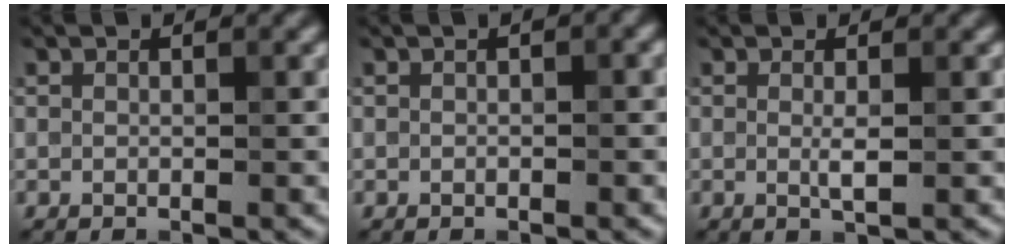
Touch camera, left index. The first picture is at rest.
{"total": 1.1, "force": [0.0, 0.3, 1.1], "torque": [-0.018, 0.001, -0.001]}
{"total": 1.4, "force": [0.0, 0.2, 1.3], "torque": [-0.026, -0.002, -0.001]}